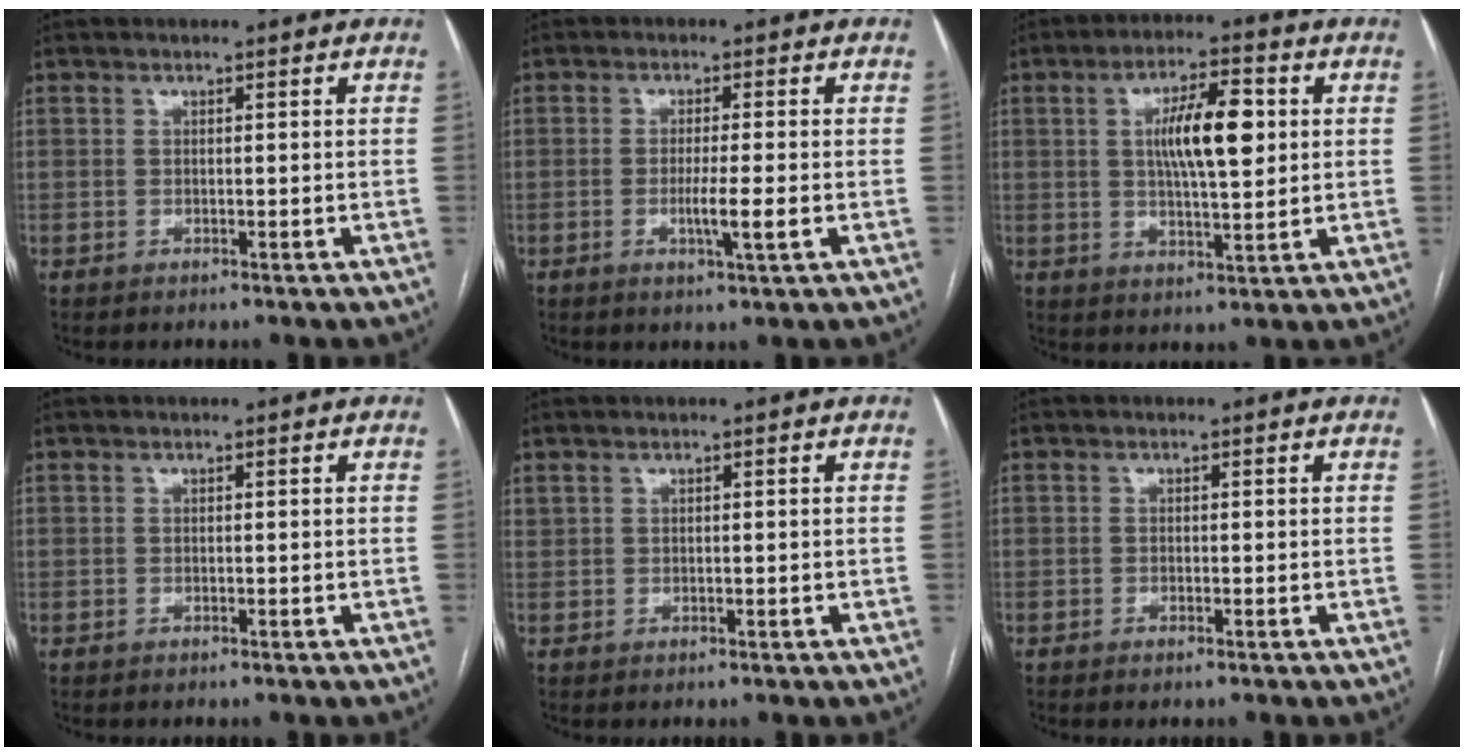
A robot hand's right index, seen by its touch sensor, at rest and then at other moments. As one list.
[{"total": 4.3, "force": [-1.0, -0.2, 4.2], "torque": [-0.076, -0.010, -0.019]}, {"total": 9.6, "force": [1.9, 2.3, 9.1], "torque": [-0.162, 0.010, 0.033]}, {"total": 0.0}, {"total": 0.7, "force": [0.5, 0.3, 0.3], "torque": [-0.009, 0.006, 0.013]}, {"total": 0.5, "force": [-0.4, 0.0, 0.3], "torque": [-0.006, -0.002, -0.005]}]